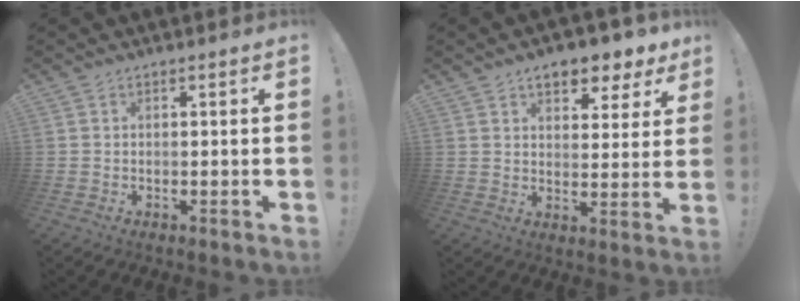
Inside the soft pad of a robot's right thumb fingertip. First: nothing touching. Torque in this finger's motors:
{"motor_torque": [-0.07, 0.44, 0.01, 0.21, 0.00]}